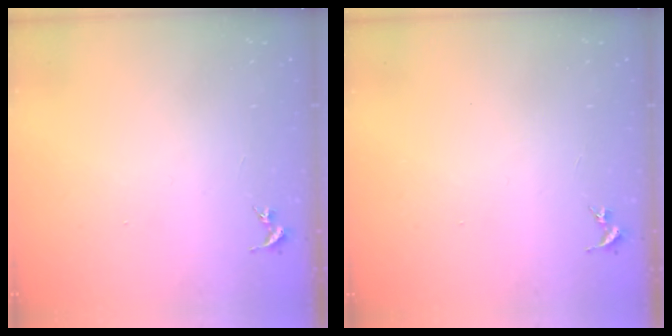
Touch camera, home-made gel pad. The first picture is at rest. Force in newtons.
{"total": 0.0}